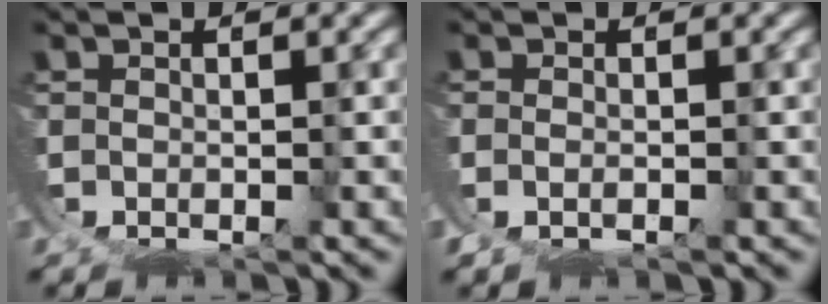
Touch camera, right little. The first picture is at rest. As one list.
[{"total": 0.9, "force": [-0.1, 0.4, 0.8], "torque": [-0.022, -0.007, 0.003]}]